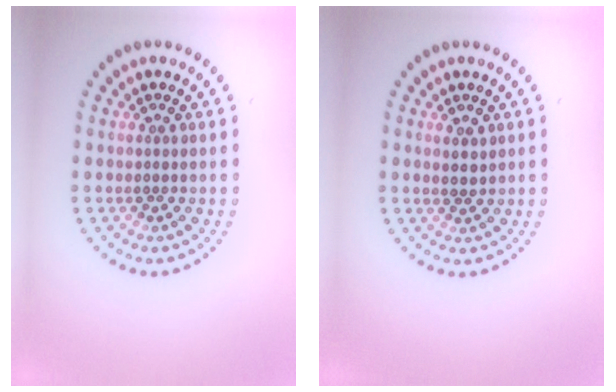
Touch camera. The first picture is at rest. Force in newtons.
{"total": 1.3, "press": 1.1, "slide": 0.7}